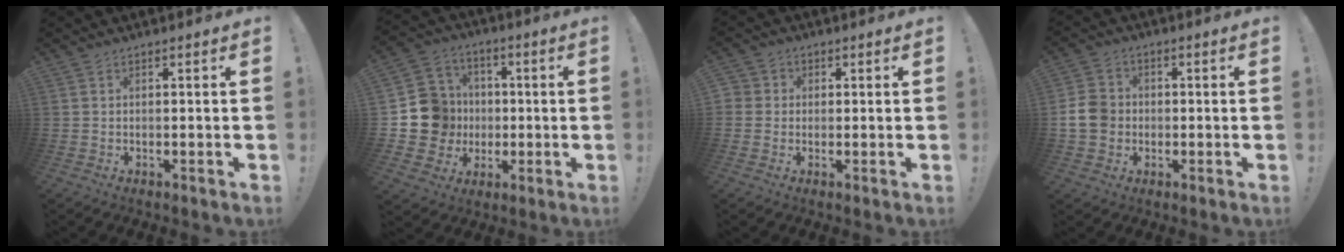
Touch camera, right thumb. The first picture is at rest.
{"total": 14.6, "force": [-1.2, 13.8, 4.6], "torque": [-0.052, 0.020, -0.002]}
{"total": 3.4, "force": [-0.1, 3.3, 0.9], "torque": [-0.016, 0.006, -0.002]}
{"total": 8.7, "force": [-0.7, 7.7, 4.1], "torque": [-0.073, 0.014, -0.010]}